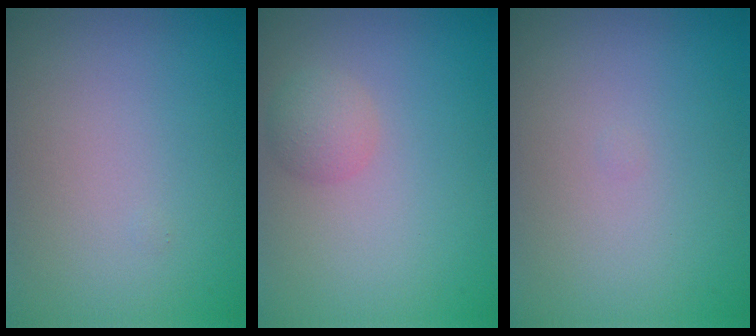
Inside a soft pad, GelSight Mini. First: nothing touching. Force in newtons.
{"total": 1.9, "press": 1.9, "slide": 0.1}
{"total": 0.0}